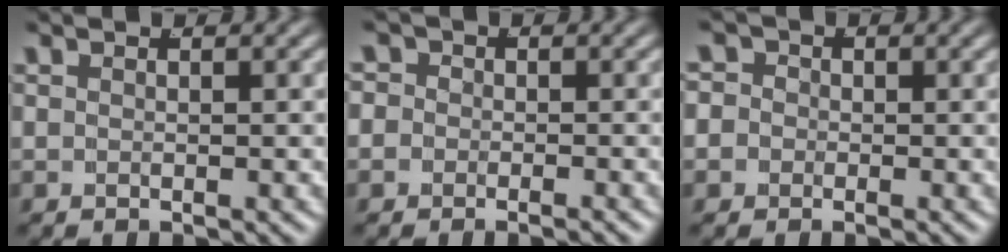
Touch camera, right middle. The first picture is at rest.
{"total": 2.5, "force": [-0.6, 2.4, 0.6], "torque": [-0.013, 0.002, -0.021]}
{"total": 3.6, "force": [-0.4, 3.5, 0.8], "torque": [-0.021, -0.001, -0.019]}